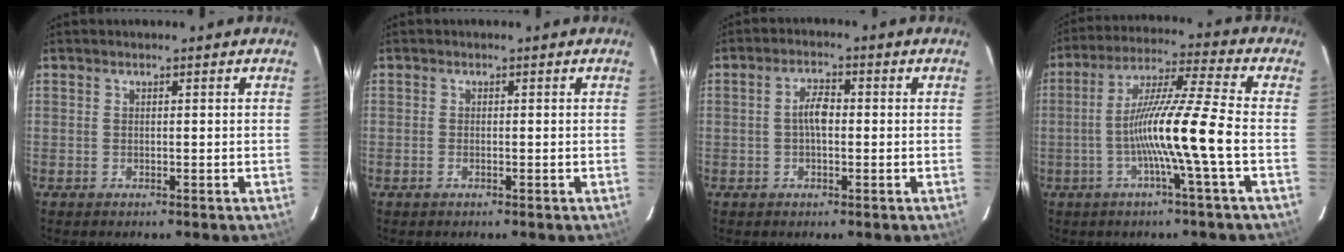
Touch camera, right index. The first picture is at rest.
{"total": 0.6, "force": [-0.4, 0.3, 0.3], "torque": [-0.007, -0.002, -0.007]}
{"total": 3.6, "force": [-0.2, 1.6, 3.2], "torque": [-0.061, 0.010, -0.004]}
{"total": 12.9, "force": [-3.5, -1.9, 12.3], "torque": [-0.231, 0.004, -0.071]}